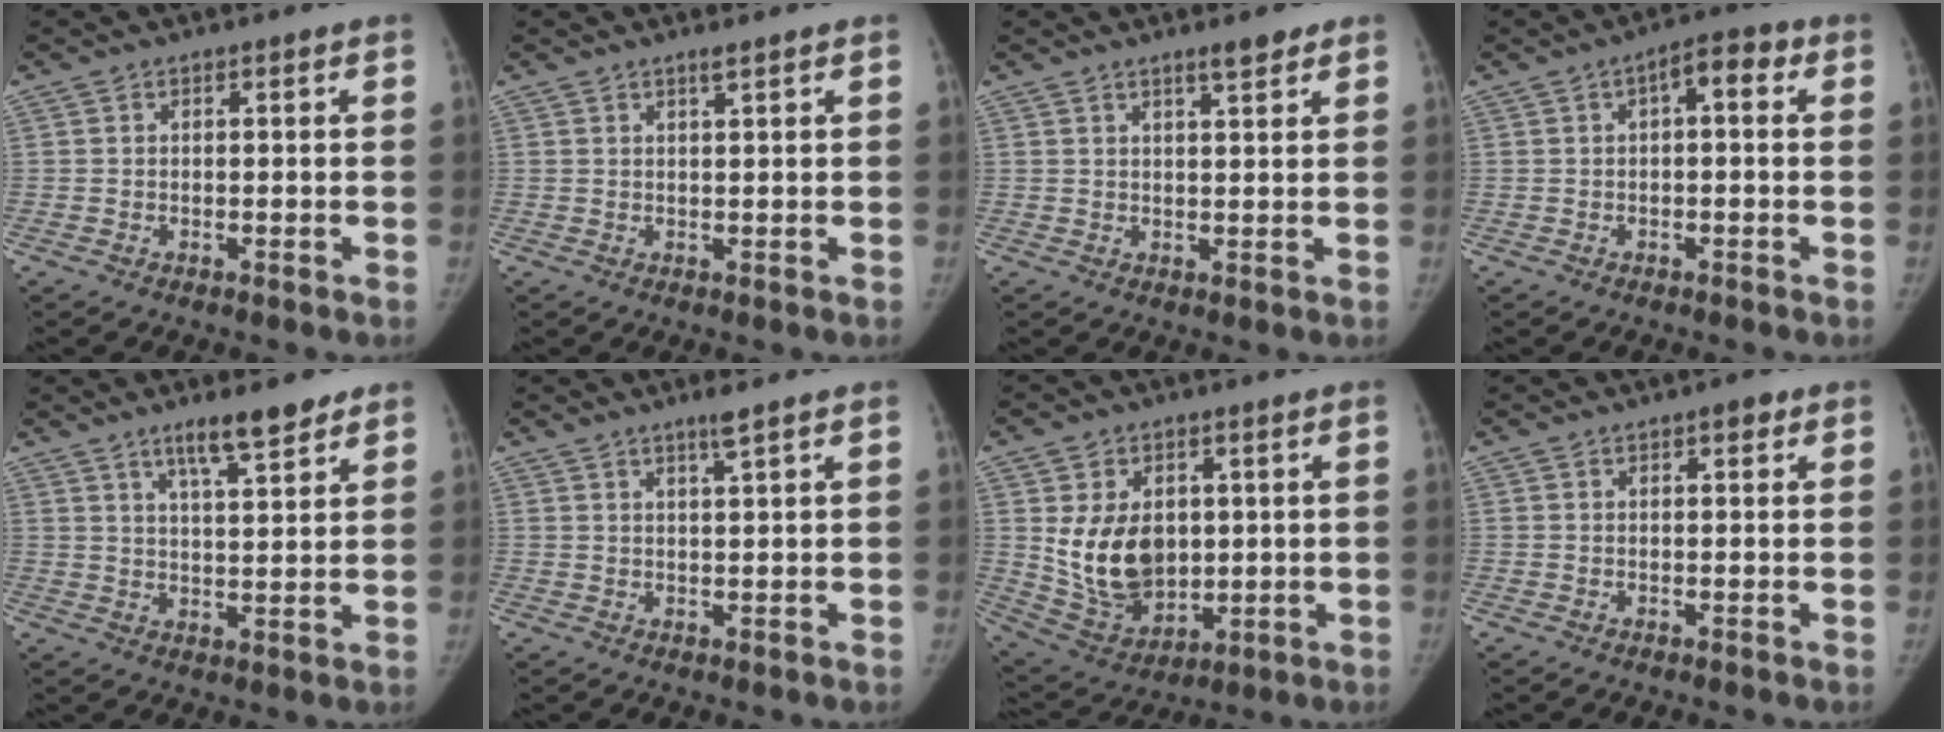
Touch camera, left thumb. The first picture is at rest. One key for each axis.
{"total": 1.2, "fx": 0.9, "fy": 0.0, "fz": 0.8, "tx": -0.013, "ty": -0.005, "tz": 0.016}
{"total": 3.4, "fx": 2.5, "fy": 0.7, "fz": 2.3, "tx": -0.025, "ty": -0.015, "tz": 0.037}
{"total": 5.1, "fx": 1.0, "fy": 2.4, "fz": 4.4, "tx": -0.048, "ty": 0.026, "tz": 0.004}
{"total": 8.5, "fx": 6.0, "fy": 1.9, "fz": 5.7, "tx": -0.075, "ty": -0.033, "tz": 0.098}
{"total": 2.6, "fx": 1.8, "fy": -0.2, "fz": 1.8, "tx": -0.036, "ty": -0.008, "tz": 0.036}
{"total": 14.0, "fx": 1.7, "fy": 10.1, "fz": 9.5, "tx": -0.125, "ty": -0.019, "tz": 0.055}
{"total": 1.8, "fx": 0.9, "fy": 0.8, "fz": 1.3, "tx": -0.012, "ty": -0.001, "tz": 0.010}